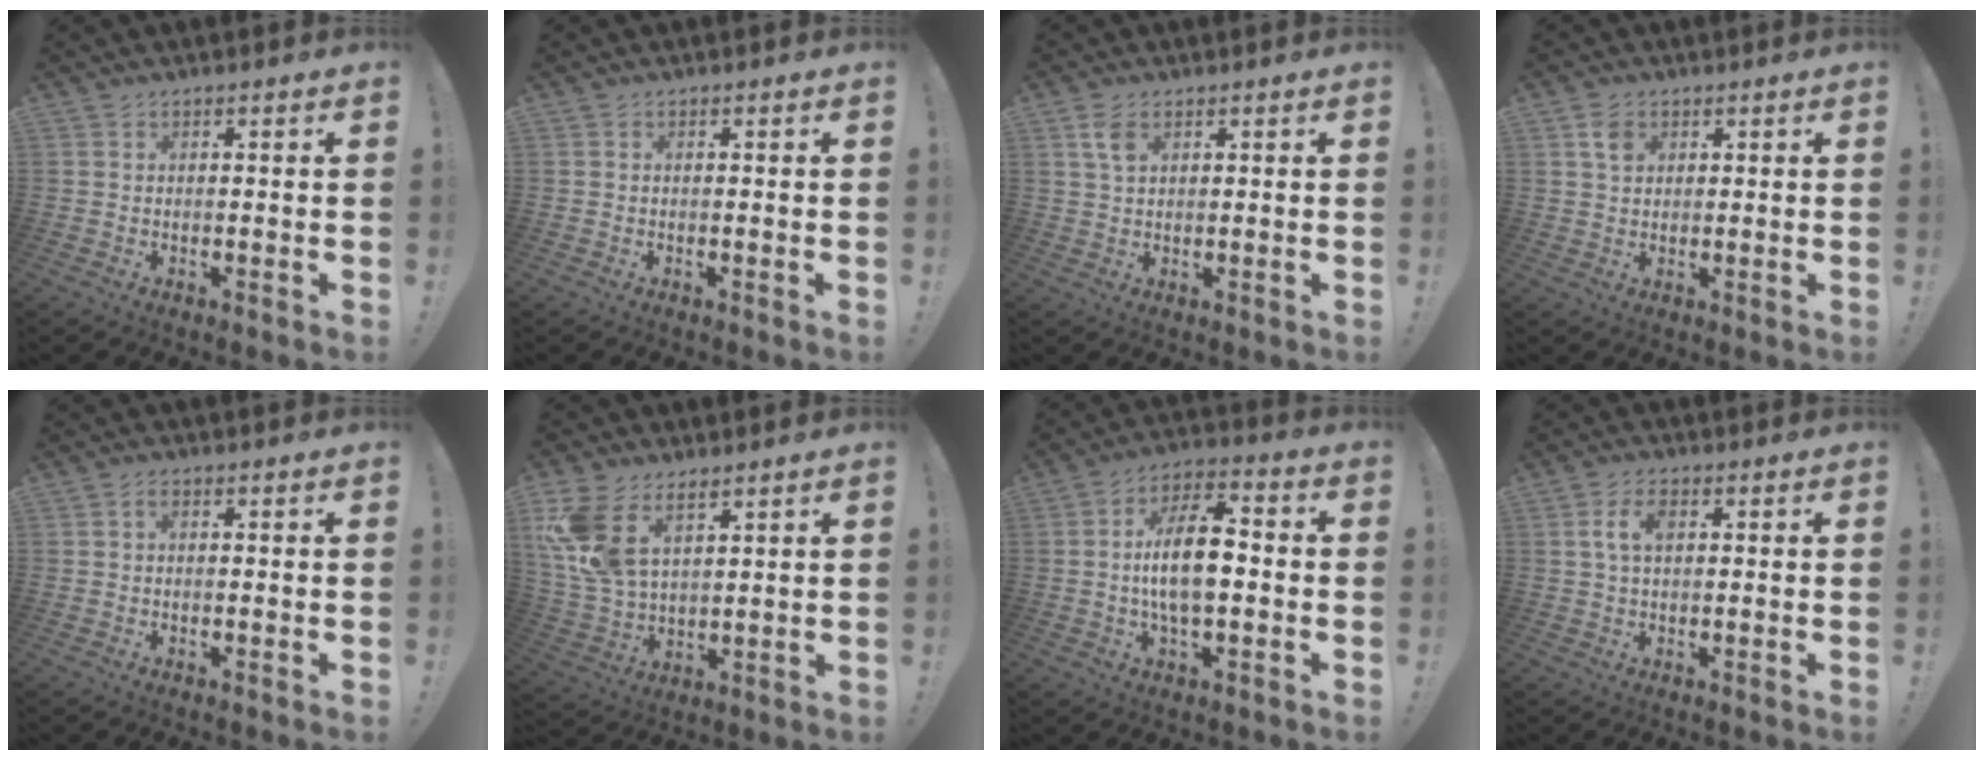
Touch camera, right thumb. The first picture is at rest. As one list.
[{"total": 0.0}, {"total": 4.2, "force": [1.9, 2.2, 3.0], "torque": [-0.050, -0.003, 0.034]}, {"total": 3.8, "force": [1.7, 2.9, 1.9], "torque": [-0.021, -0.003, 0.029]}, {"total": 1.0, "force": [-0.1, 0.6, 0.8], "torque": [-0.019, 0.005, -0.003]}, {"total": 11.8, "force": [6.6, 6.8, 7.0], "torque": [-0.152, -0.025, 0.132]}, {"total": 13.3, "force": [-1.1, 6.2, 11.8], "torque": [-0.203, 0.006, -0.025]}, {"total": 5.3, "force": [1.2, 2.9, 4.3], "torque": [-0.079, 0.008, 0.021]}]